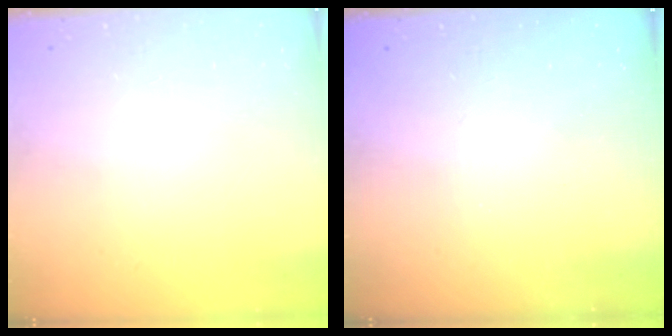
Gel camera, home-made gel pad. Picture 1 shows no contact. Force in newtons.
{"total": 2.5, "press": 2.4, "slide": 0.8}